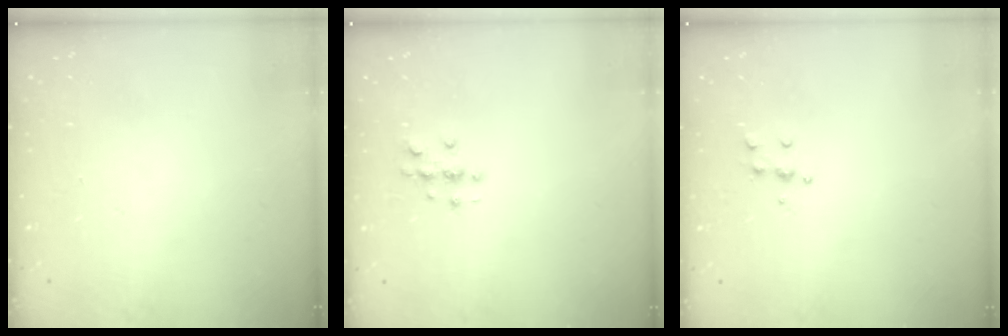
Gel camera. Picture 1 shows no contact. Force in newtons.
{"total": 2.7, "press": 2.7, "slide": 0.3}
{"total": 5.0, "press": 5.0, "slide": 0.6}